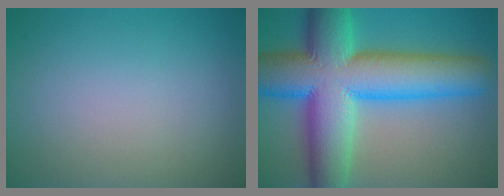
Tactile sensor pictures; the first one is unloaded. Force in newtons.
{"total": 15.4, "press": 15.4, "slide": 0.5}